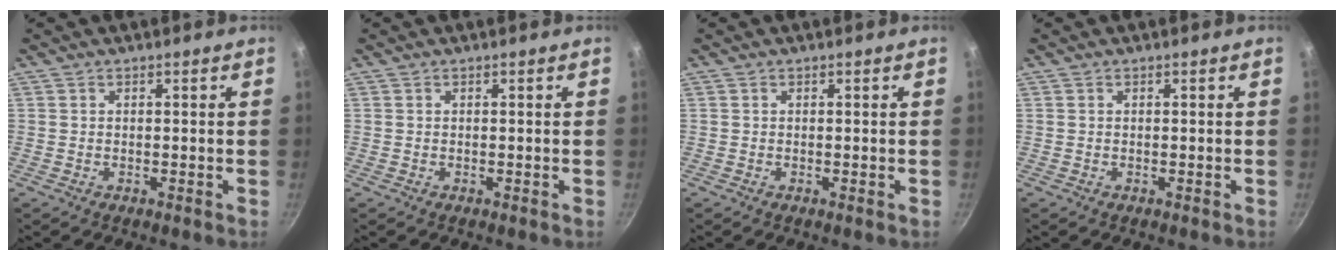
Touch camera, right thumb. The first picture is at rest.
{"total": 0.0}
{"total": 0.0}
{"total": 0.0}